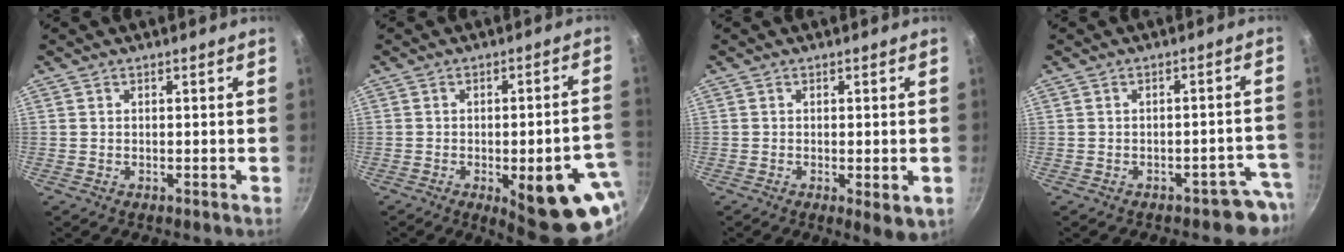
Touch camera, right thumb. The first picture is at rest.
{"total": 19.2, "force": [-6.7, 6.5, 16.8], "torque": [-0.156, 0.009, -0.076]}
{"total": 4.2, "force": [-1.1, 1.3, 3.8], "torque": [-0.057, -0.015, -0.012]}
{"total": 4.5, "force": [-3.6, 2.4, 1.5], "torque": [0.029, 0.045, -0.035]}